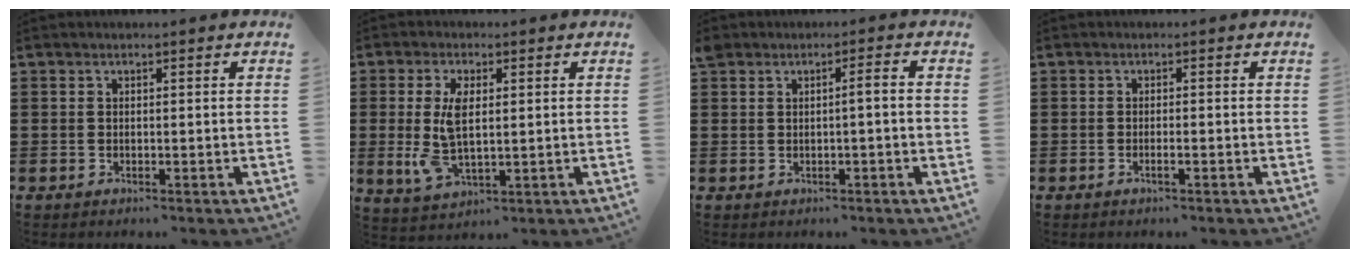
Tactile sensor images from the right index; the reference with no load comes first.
{"total": 7.4, "force": [0.4, 3.5, 6.5], "torque": [-0.153, -0.001, 0.002]}
{"total": 1.6, "force": [-0.2, 0.0, 1.6], "torque": [-0.029, -0.001, -0.004]}
{"total": 1.0, "force": [-0.6, 0.0, 0.8], "torque": [-0.014, -0.004, -0.010]}